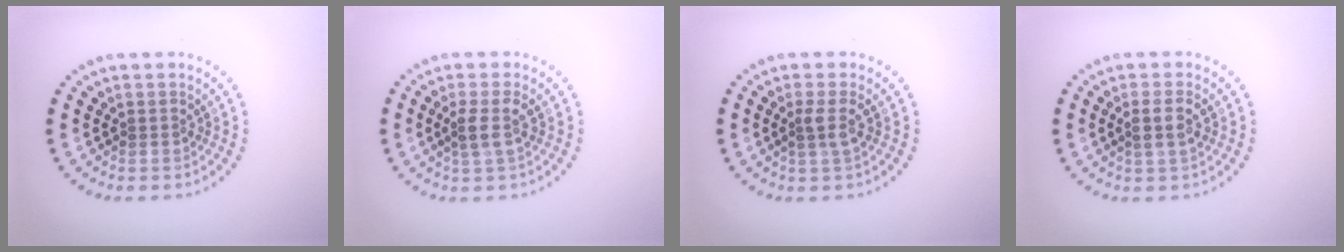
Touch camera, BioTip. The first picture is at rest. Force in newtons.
{"total": 2.2, "press": 1.8, "slide": 1.3}
{"total": 1.6, "press": 1.3, "slide": 1.0}
{"total": 1.9, "press": 1.8, "slide": 0.8}